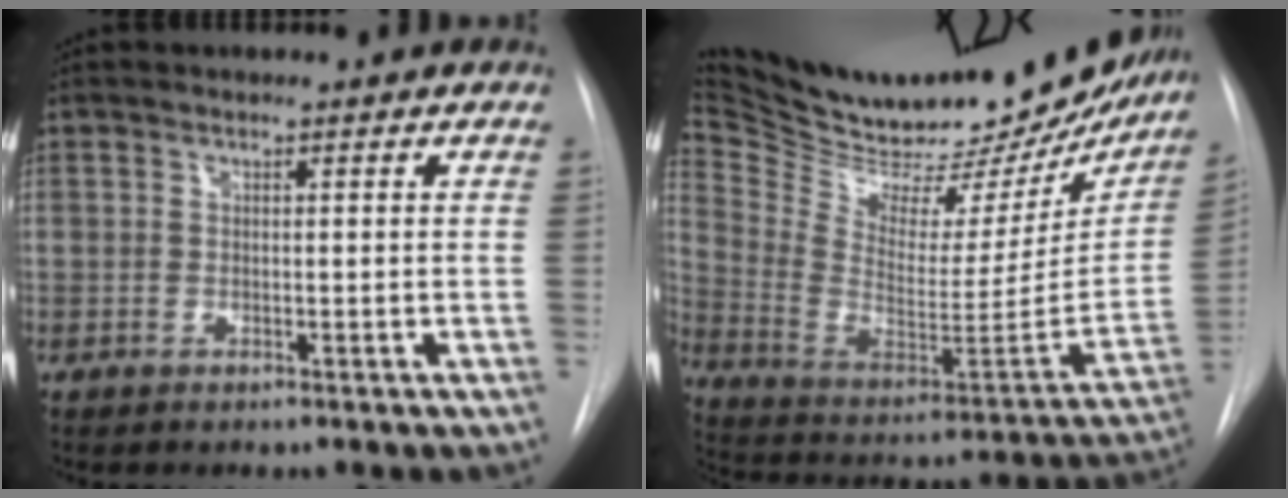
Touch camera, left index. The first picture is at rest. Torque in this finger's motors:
{"motor_torque": [-0.32, -0.91, -0.77, -0.03]}